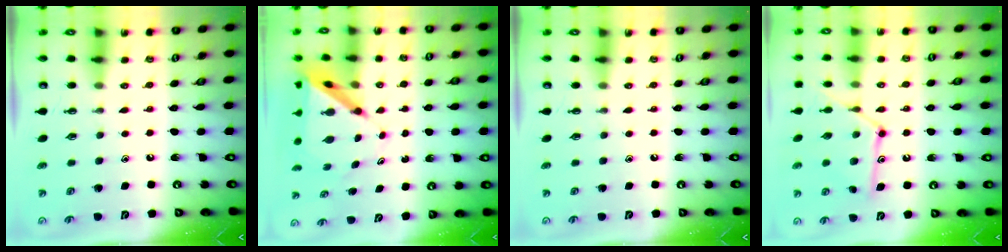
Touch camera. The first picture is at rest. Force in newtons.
{"total": 7.3, "press": 7.3, "slide": 0.6}
{"total": 0.0}
{"total": 12.5, "press": 12.5, "slide": 0.5}